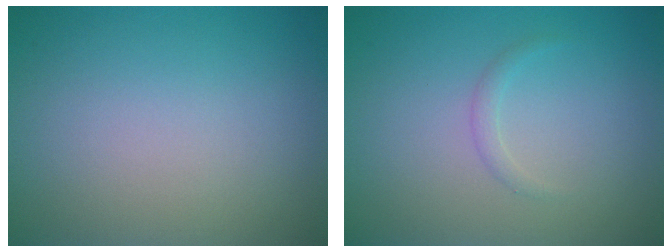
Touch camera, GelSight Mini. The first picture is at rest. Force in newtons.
{"total": 0.8, "press": 0.8, "slide": 0.1}